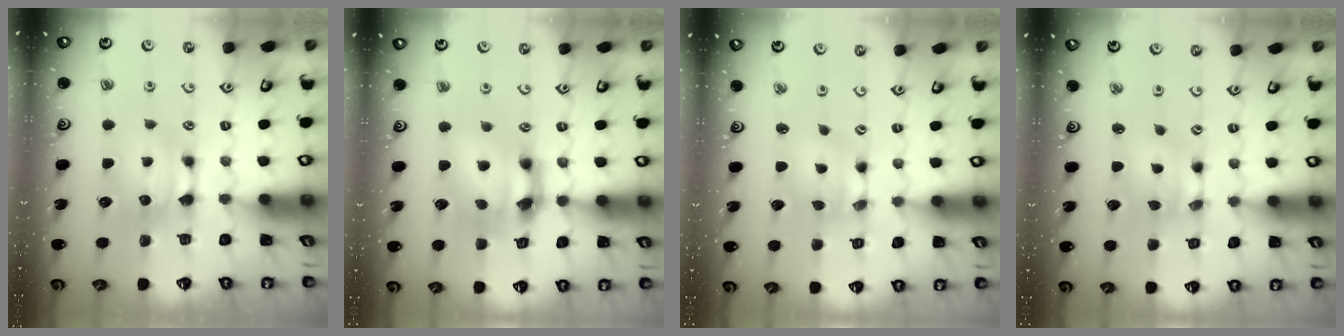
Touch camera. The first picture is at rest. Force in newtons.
{"total": 7.5, "press": 6.9, "slide": 3.0}
{"total": 2.1, "press": 1.4, "slide": 1.5}
{"total": 2.1, "press": 1.4, "slide": 1.5}